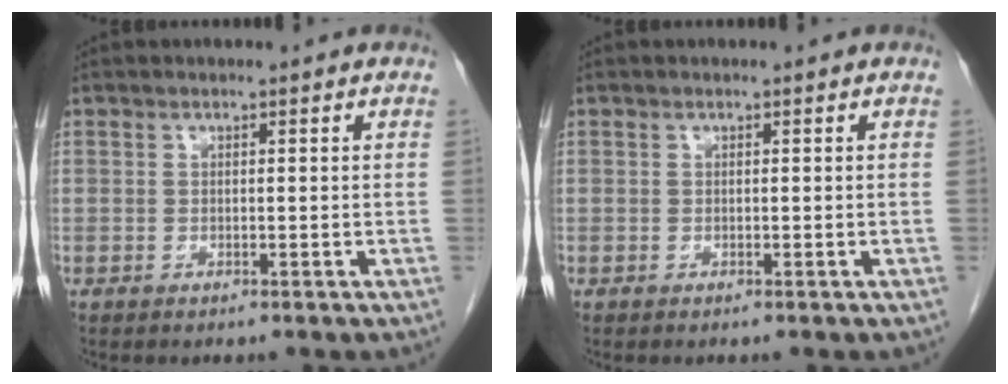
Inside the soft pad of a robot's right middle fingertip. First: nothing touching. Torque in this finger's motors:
{"motor_torque": [0.00, 0.00, 0.00, 0.00]}